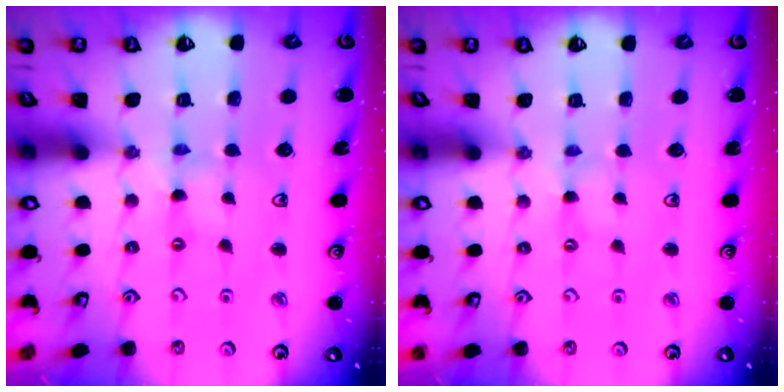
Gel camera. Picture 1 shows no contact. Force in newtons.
{"total": 0.0}